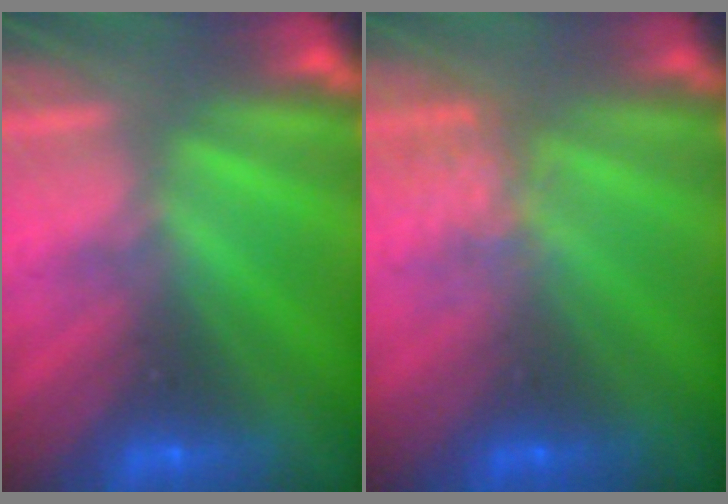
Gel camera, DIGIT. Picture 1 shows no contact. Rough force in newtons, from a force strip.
{"total": 2.5}